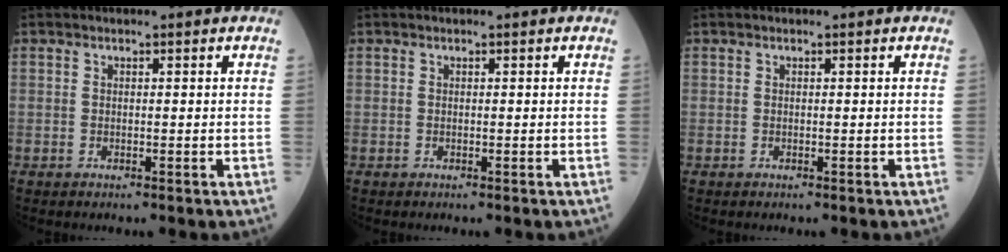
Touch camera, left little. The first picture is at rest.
{"total": 0.0}
{"total": 0.0}